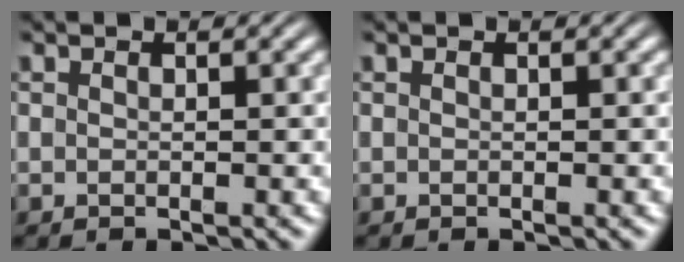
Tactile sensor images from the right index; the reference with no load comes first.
{"total": 0.0}